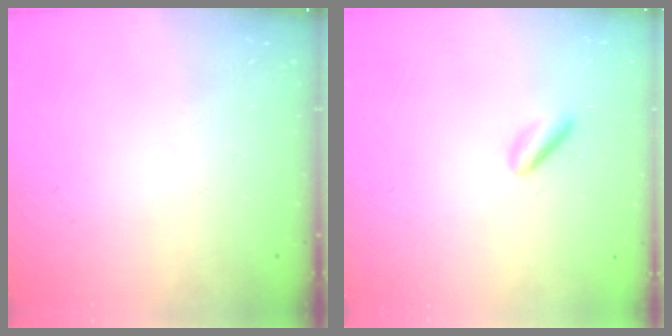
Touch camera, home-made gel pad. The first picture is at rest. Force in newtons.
{"total": 2.1, "press": 1.9, "slide": 1.0}